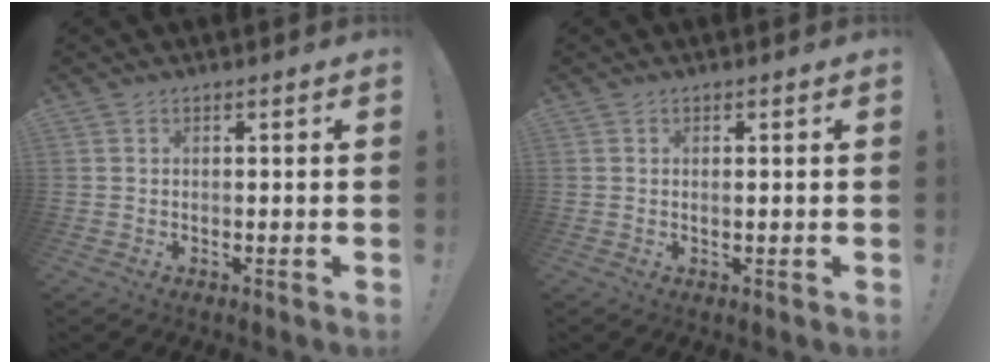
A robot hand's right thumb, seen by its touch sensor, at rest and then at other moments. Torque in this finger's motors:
{"motor_torque": [-0.15, -0.02, -0.27, 0.20, 0.00]}